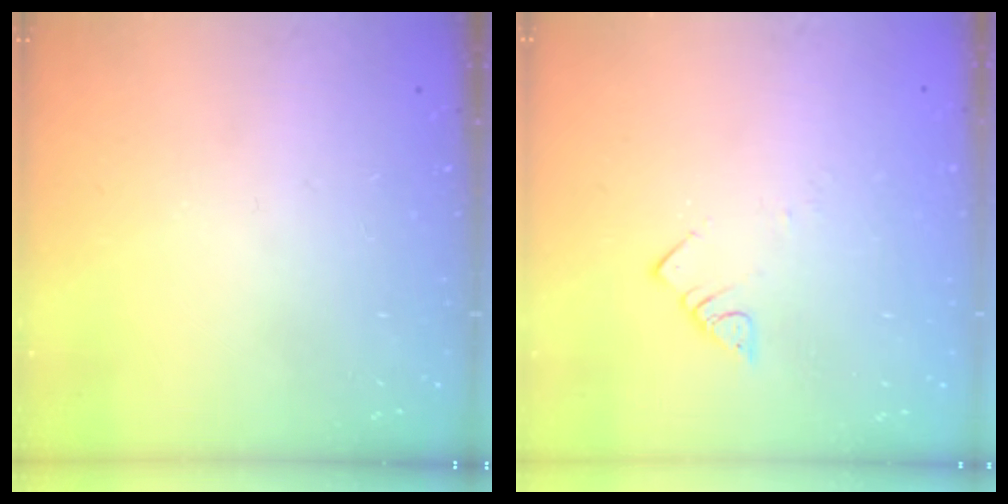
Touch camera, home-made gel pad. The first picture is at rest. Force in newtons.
{"total": 2.8, "press": 2.8, "slide": 0.2}